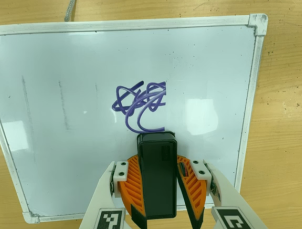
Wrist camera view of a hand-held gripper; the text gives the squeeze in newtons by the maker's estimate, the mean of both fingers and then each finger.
{"total": 10.0, "left": 10.3, "right": 9.7}